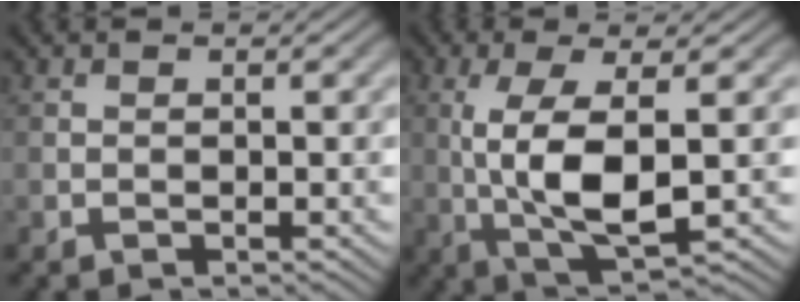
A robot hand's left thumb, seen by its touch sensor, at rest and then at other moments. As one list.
[{"total": 8.3, "force": [0.1, 2.6, 7.9], "torque": [-0.174, -0.001, 0.005]}]